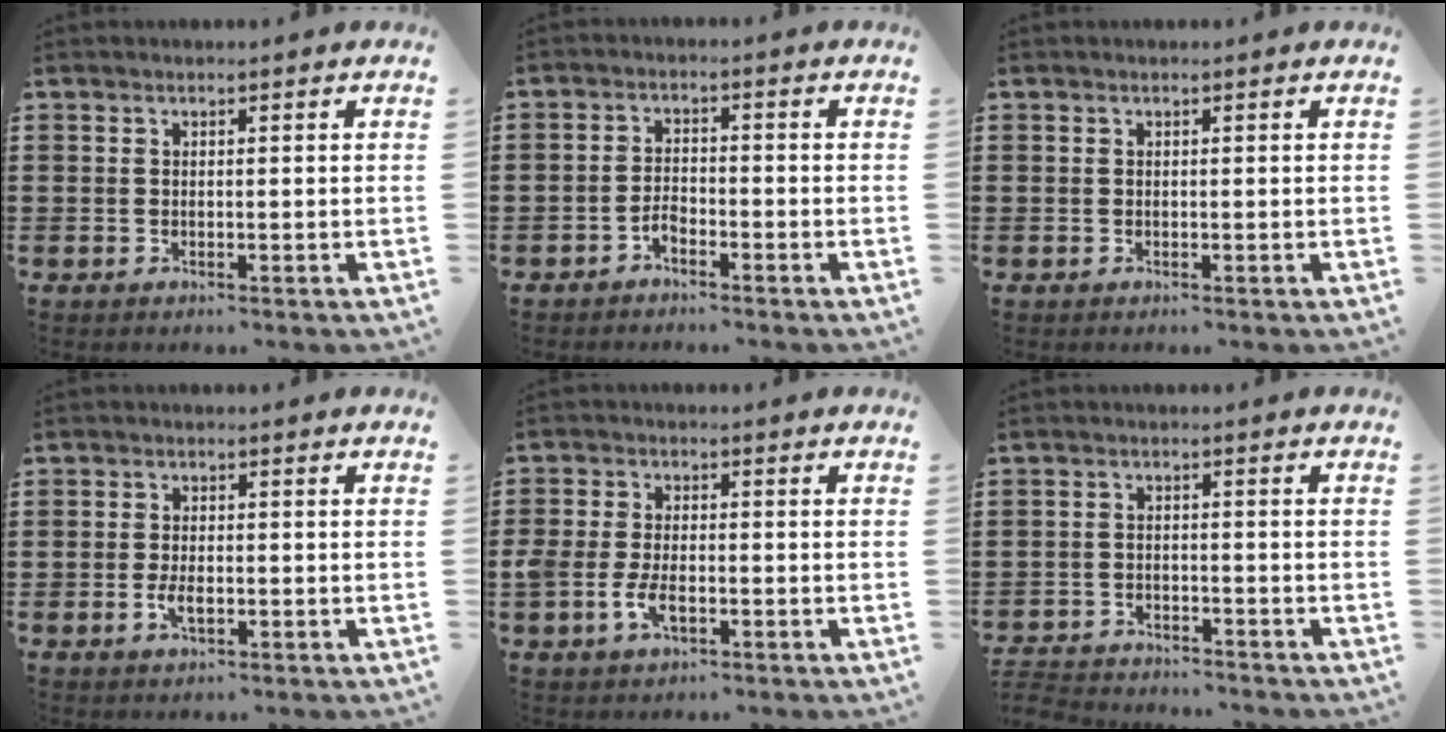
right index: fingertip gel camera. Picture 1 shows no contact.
{"total": 2.1, "force": [-1.7, 0.9, 0.6], "torque": [-0.017, 0.005, -0.036]}
{"total": 0.0}
{"total": 3.0, "force": [-0.8, 1.5, 2.4], "torque": [-0.052, -0.002, -0.015]}
{"total": 4.8, "force": [-1.5, 2.7, 3.6], "torque": [-0.093, -0.003, -0.033]}
{"total": 3.2, "force": [-3.1, 0.2, -0.2], "torque": [-0.013, -0.007, -0.070]}